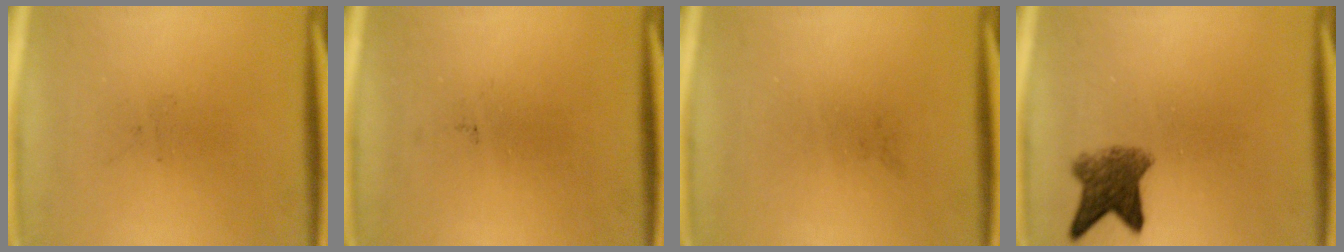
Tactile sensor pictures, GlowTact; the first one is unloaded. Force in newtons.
{"total": 0.0}
{"total": 0.0}
{"total": 5.3}